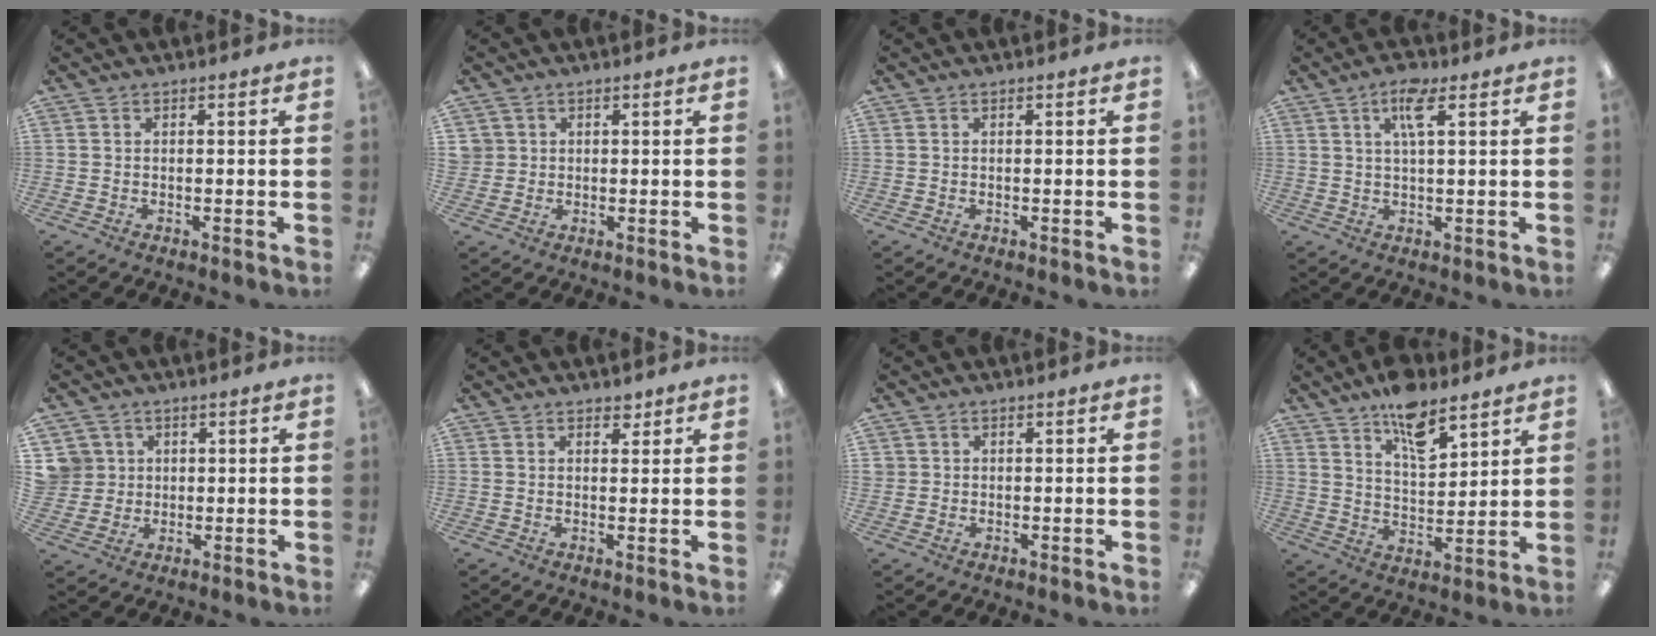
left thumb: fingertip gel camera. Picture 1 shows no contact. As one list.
[{"total": 2.8, "force": [0.8, 2.7, 0.1], "torque": [-0.010, 0.006, 0.014]}, {"total": 0.0}, {"total": 5.9, "force": [3.0, 1.6, 4.8], "torque": [-0.089, 0.002, 0.047]}, {"total": 6.1, "force": [1.9, 5.7, 0.3], "torque": [-0.014, 0.005, 0.040]}, {"total": 2.3, "force": [1.8, 1.1, 0.9], "torque": [-0.003, -0.006, 0.029]}, {"total": 1.4, "force": [0.4, 1.4, 0.1], "torque": [-0.003, 0.003, 0.005]}, {"total": 11.2, "force": [8.0, 4.6, 6.2], "torque": [-0.095, -0.044, 0.140]}]